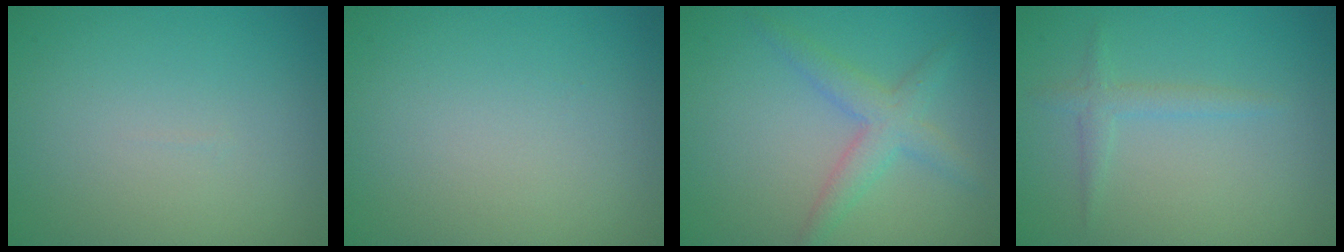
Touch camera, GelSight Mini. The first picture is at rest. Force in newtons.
{"total": 0.0}
{"total": 2.9, "press": 2.9, "slide": 0.1}
{"total": 1.4, "press": 1.4, "slide": 0.1}